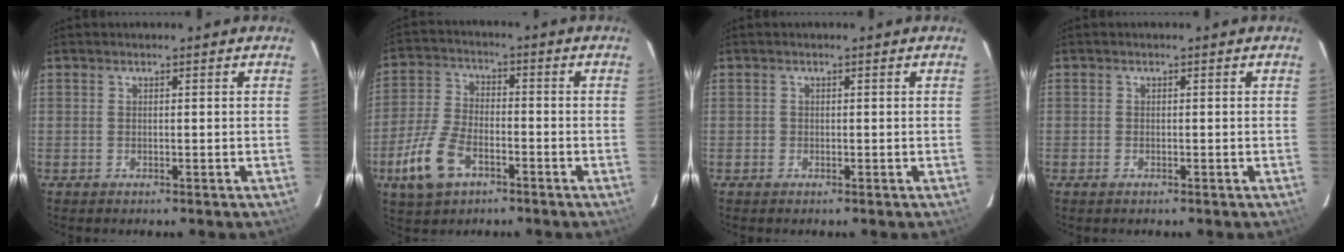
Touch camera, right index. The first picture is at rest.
{"total": 10.8, "force": [-5.4, 5.7, 7.4], "torque": [-0.172, -0.001, -0.101]}
{"total": 0.6, "force": [-0.2, 0.6, 0.0], "torque": [0.004, 0.000, -0.004]}
{"total": 0.7, "force": [-0.5, 0.4, 0.3], "torque": [-0.004, 0.000, -0.010]}